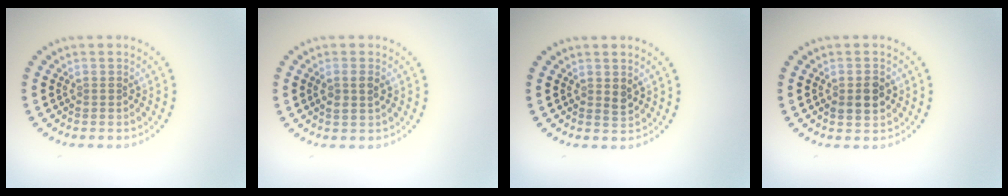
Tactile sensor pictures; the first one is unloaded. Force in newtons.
{"total": 1.6, "press": 1.6, "slide": 0.4}
{"total": 1.1, "press": 1.0, "slide": 0.3}
{"total": 2.3, "press": 2.3, "slide": 0.2}